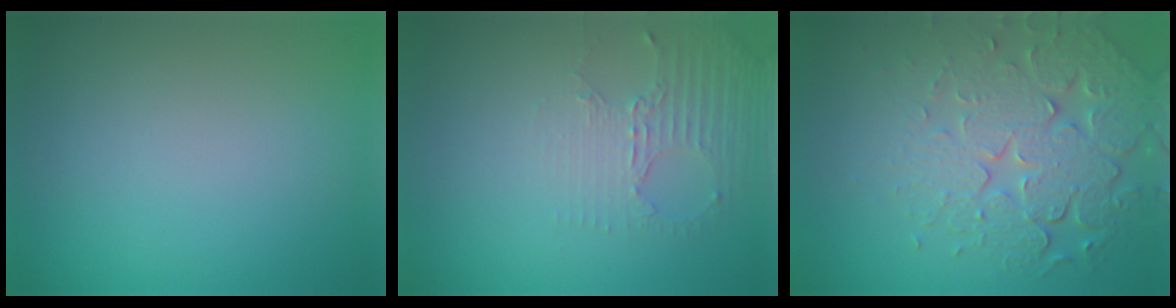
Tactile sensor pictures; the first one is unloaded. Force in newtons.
{"total": 2.5, "press": 1.7, "slide": 1.8}
{"total": 7.6, "press": 5.5, "slide": 5.2}